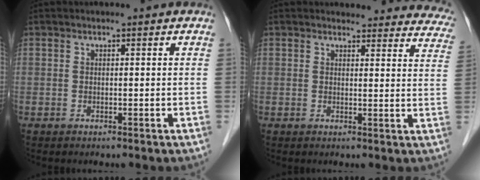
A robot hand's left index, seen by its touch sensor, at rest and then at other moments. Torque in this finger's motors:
{"motor_torque": [0.73, -0.96, 0.16, 0.00]}